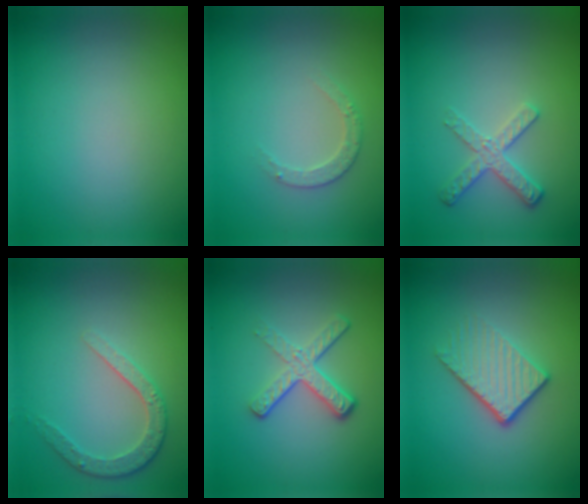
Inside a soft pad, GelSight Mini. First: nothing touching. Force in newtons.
{"total": 1.8, "press": 1.8, "slide": 0.4}
{"total": 2.6, "press": 2.4, "slide": 1.2}
{"total": 2.6, "press": 2.5, "slide": 1.0}
{"total": 4.0, "press": 2.6, "slide": 3.1}
{"total": 3.9, "press": 2.7, "slide": 2.9}